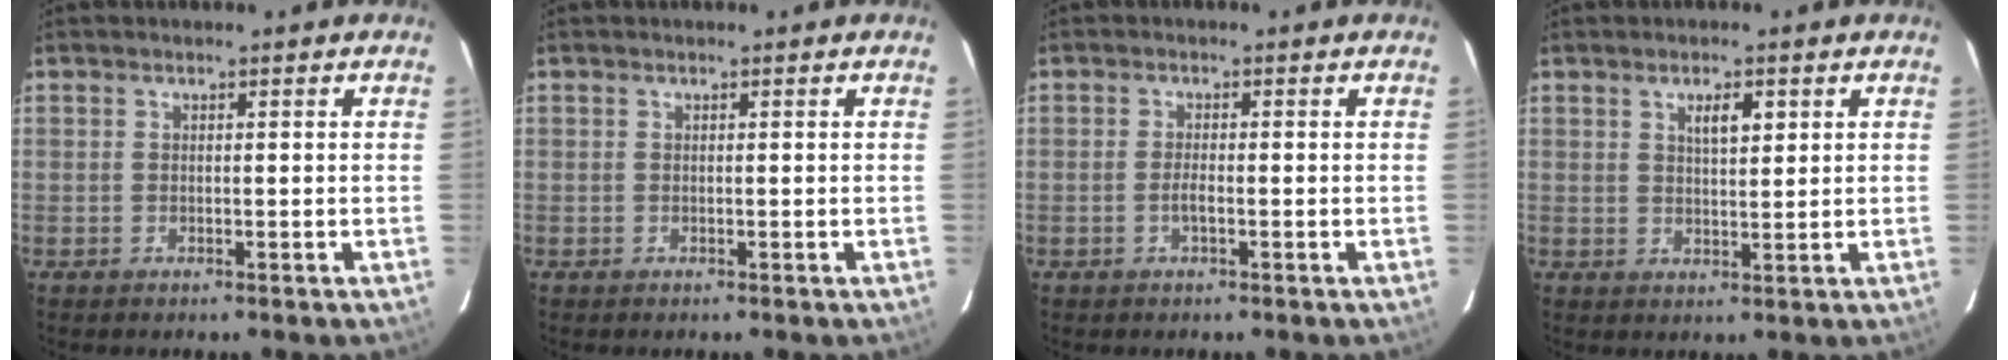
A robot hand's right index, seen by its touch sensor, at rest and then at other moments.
{"total": 0.0}
{"total": 1.5, "force": [-0.6, 0.3, 1.3], "torque": [-0.027, -0.001, -0.012]}
{"total": 3.7, "force": [1.7, 1.3, 3.0], "torque": [-0.048, 0.004, 0.029]}